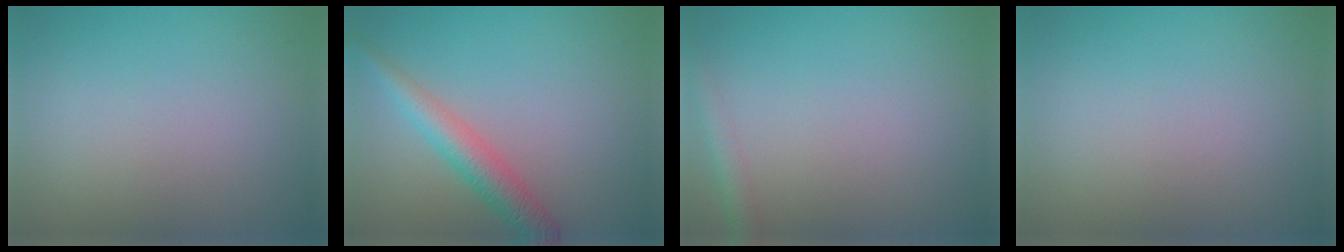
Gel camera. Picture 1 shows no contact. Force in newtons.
{"total": 3.6, "press": 3.6, "slide": 0.1}
{"total": 2.4, "press": 2.4, "slide": 0.1}
{"total": 0.0}